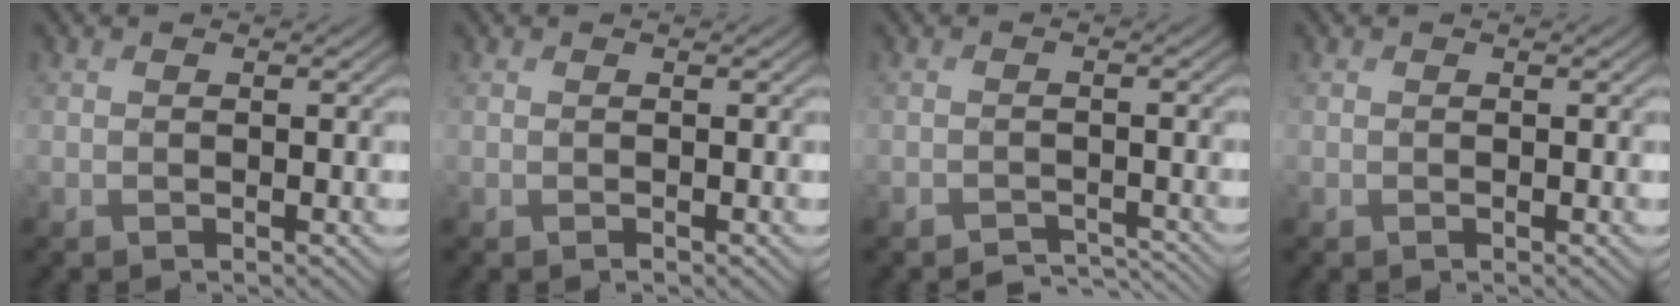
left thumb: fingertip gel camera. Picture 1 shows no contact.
{"total": 0.0}
{"total": 2.8, "force": [-2.7, 0.6, 0.7], "torque": [-0.008, -0.004, -0.043]}
{"total": 0.0}